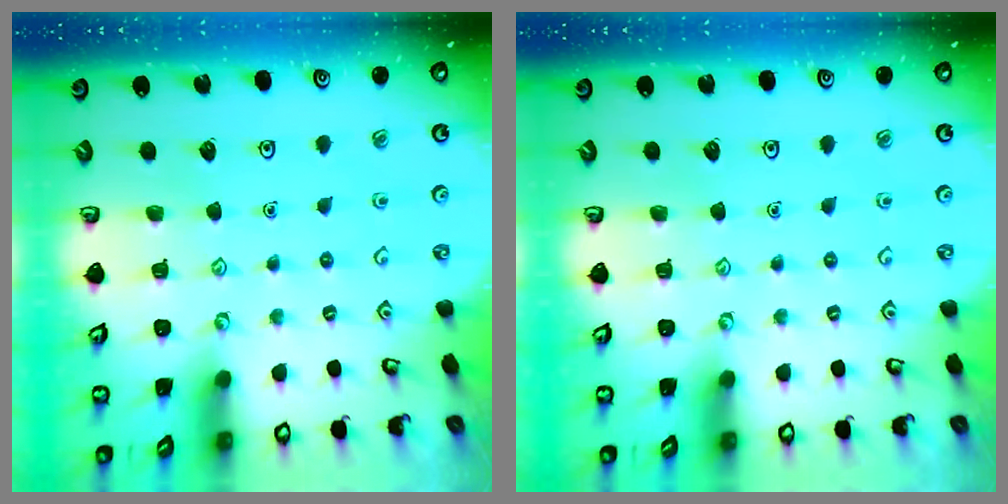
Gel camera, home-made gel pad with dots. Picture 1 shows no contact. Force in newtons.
{"total": 0.0}